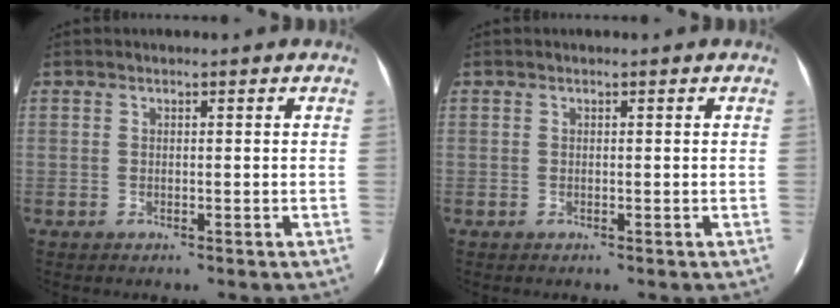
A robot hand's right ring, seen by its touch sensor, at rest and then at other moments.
{"total": 0.0}